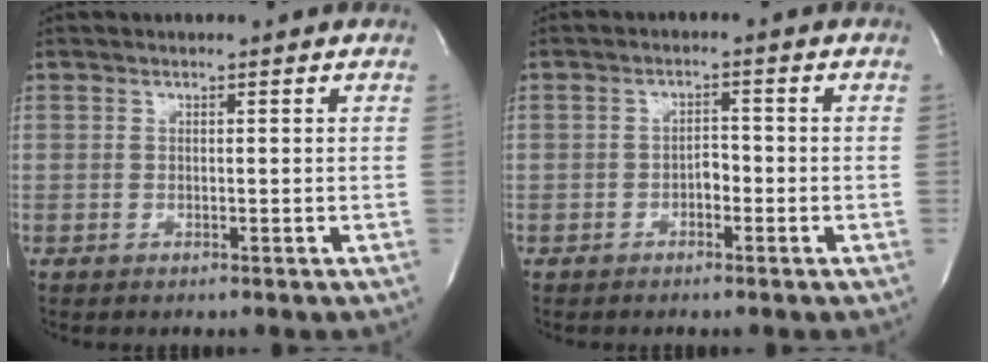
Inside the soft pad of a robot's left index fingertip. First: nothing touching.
{"total": 2.1, "force": [-1.1, 1.0, 1.4], "torque": [-0.016, 0.005, -0.020]}